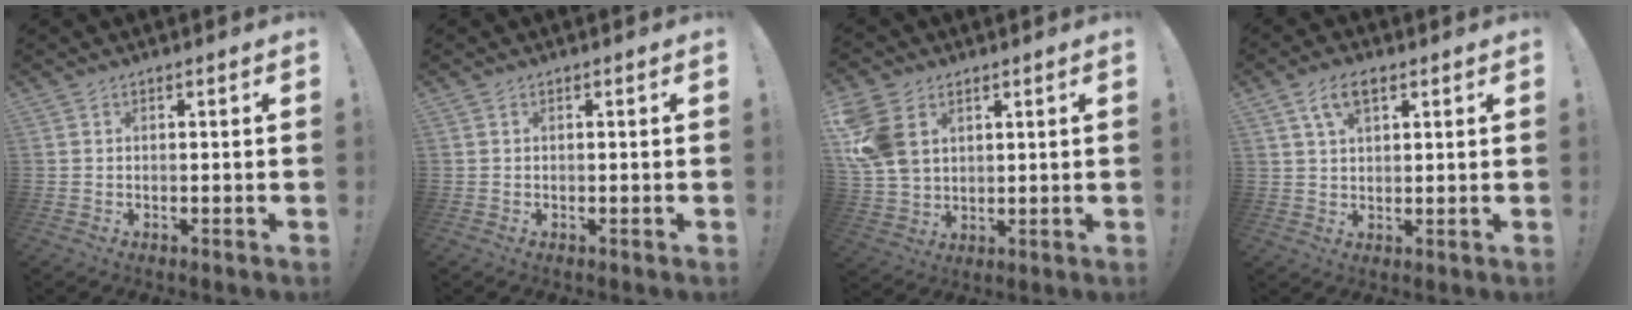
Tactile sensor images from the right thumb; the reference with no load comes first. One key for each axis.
{"total": 0.0}
{"total": 12.3, "fx": 4.3, "fy": 9.0, "fz": 7.2, "tx": -0.146, "ty": -0.006, "tz": 0.087}
{"total": 6.8, "fx": 3.4, "fy": 3.4, "fz": 4.9, "tx": -0.085, "ty": -0.001, "tz": 0.063}